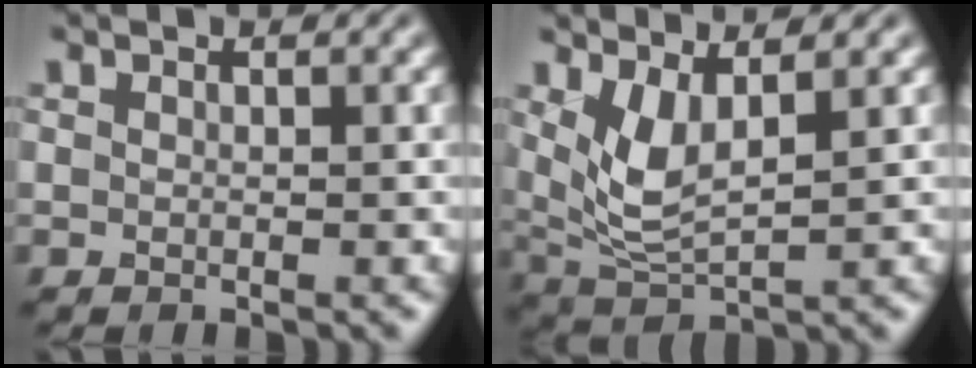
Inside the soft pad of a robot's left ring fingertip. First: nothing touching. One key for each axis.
{"total": 4.0, "fx": 1.4, "fy": 1.5, "fz": 3.5, "tx": -0.082, "ty": -0.010, "tz": 0.037}